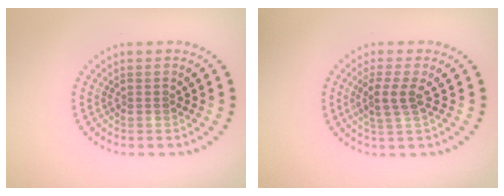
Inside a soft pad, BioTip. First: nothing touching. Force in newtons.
{"total": 2.2, "press": 2.0, "slide": 1.0}